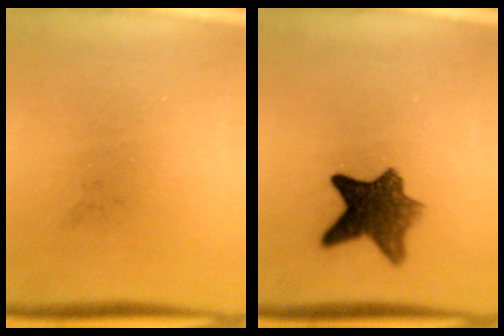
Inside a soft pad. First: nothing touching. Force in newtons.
{"total": 8.3}